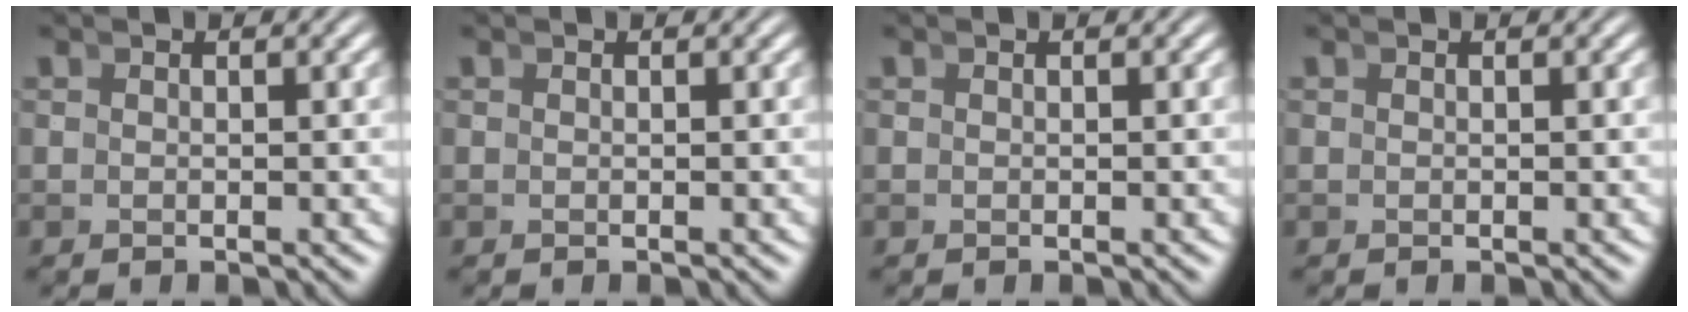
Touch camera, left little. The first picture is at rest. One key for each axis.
{"total": 0.0}
{"total": 0.0}
{"total": 0.0}